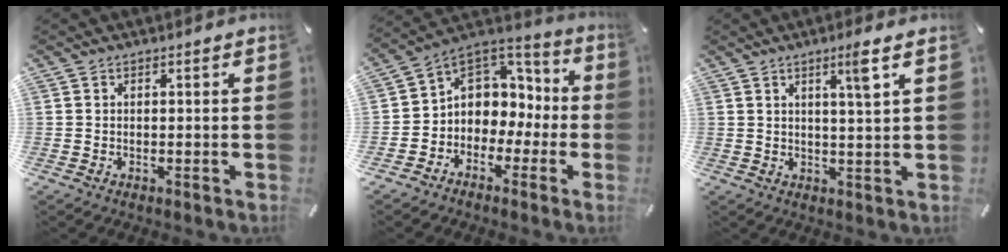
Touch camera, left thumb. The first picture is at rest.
{"total": 7.5, "force": [0.7, 7.4, 1.4], "torque": [-0.027, -0.016, 0.020]}
{"total": 5.3, "force": [2.9, -0.3, 4.5], "torque": [-0.077, -0.009, 0.042]}